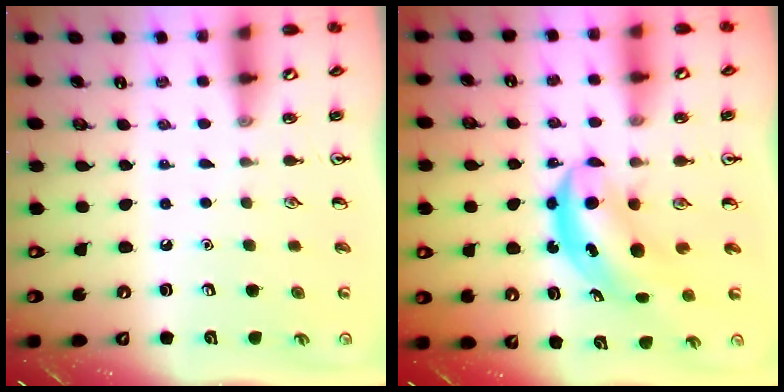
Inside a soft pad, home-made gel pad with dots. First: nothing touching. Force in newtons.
{"total": 5.2, "press": 5.1, "slide": 1.3}